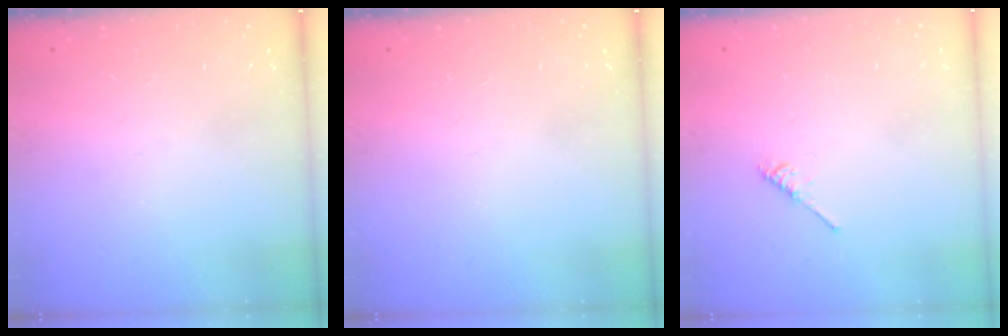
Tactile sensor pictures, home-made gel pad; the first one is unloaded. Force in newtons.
{"total": 0.0}
{"total": 2.1, "press": 2.1, "slide": 0.4}